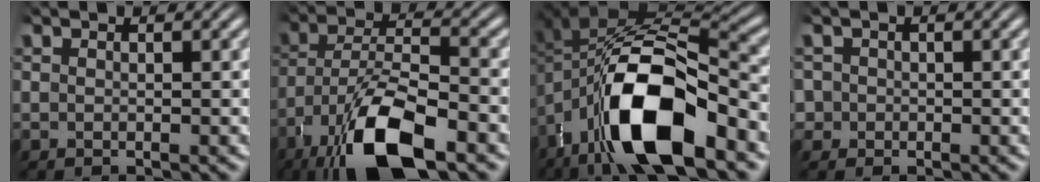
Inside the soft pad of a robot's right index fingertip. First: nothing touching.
{"total": 8.5, "force": [-2.9, 3.6, 7.1], "torque": [-0.138, -0.021, -0.038]}
{"total": 13.5, "force": [-3.9, 7.6, 10.4], "torque": [-0.211, -0.034, -0.052]}
{"total": 2.7, "force": [-0.7, 2.6, 0.3], "torque": [-0.017, -0.011, -0.015]}